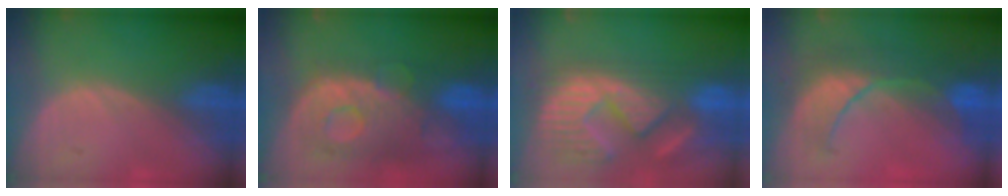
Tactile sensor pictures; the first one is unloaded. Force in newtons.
{"total": 11.2, "press": 9.7, "slide": 5.6}
{"total": 14.0, "press": 12.2, "slide": 6.7}
{"total": 8.1, "press": 8.1, "slide": 0.7}